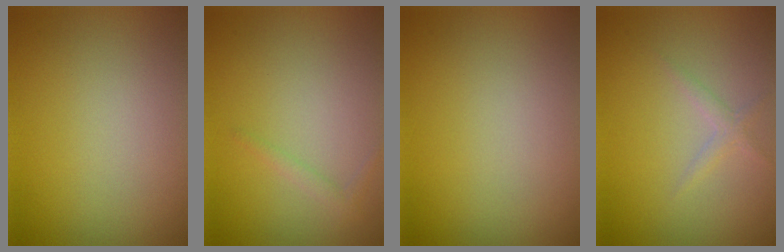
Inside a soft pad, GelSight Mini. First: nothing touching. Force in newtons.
{"total": 0.8, "press": 0.8, "slide": 0.1}
{"total": 0.0}
{"total": 1.1, "press": 1.1, "slide": 0.0}